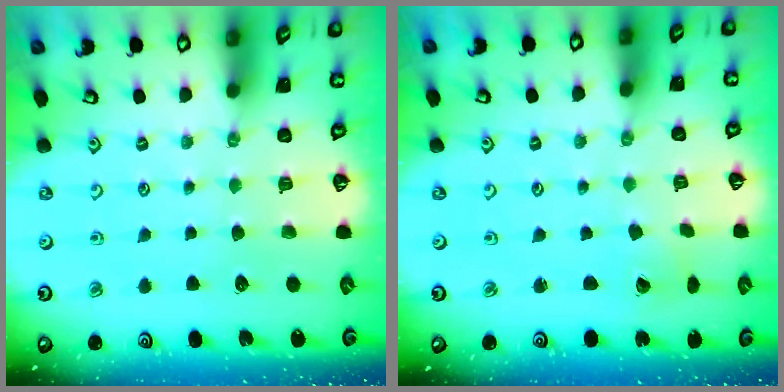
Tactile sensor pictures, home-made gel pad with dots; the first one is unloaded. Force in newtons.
{"total": 2.6, "press": 2.6, "slide": 0.3}